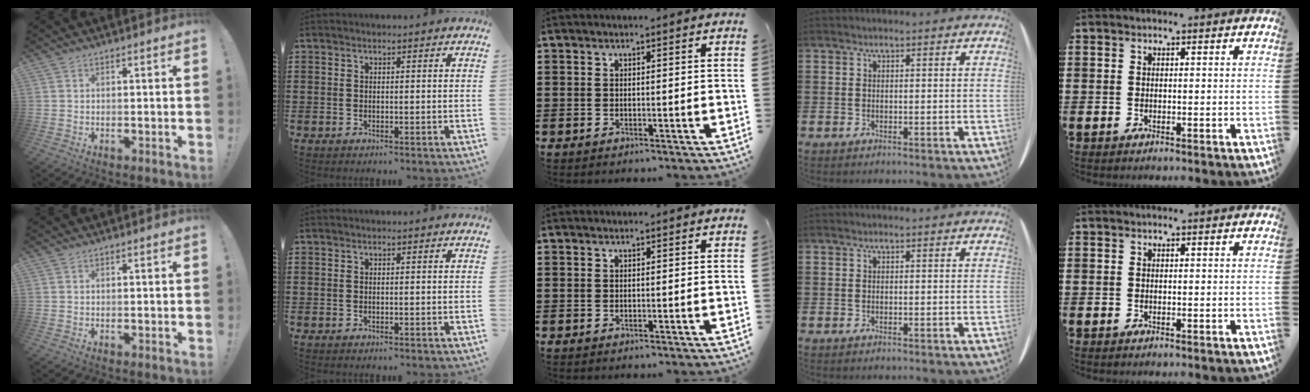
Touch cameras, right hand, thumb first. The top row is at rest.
{}